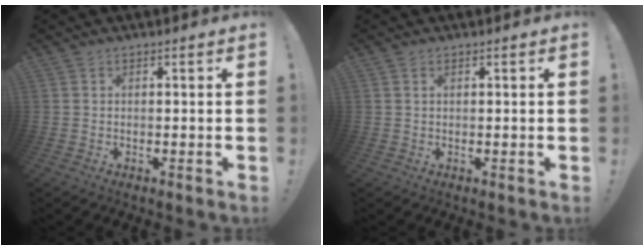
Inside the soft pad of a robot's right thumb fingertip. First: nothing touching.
{"total": 0.7, "force": [0.3, 0.3, 0.5], "torque": [-0.008, -0.001, 0.006]}